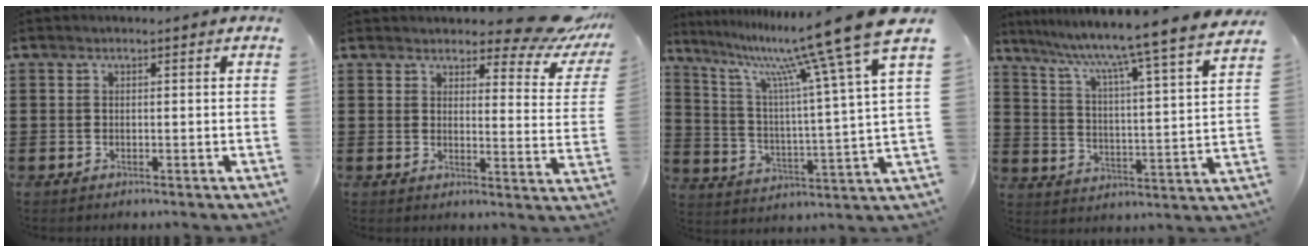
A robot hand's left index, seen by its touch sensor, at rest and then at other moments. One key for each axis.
{"total": 7.5, "fx": 6.6, "fy": 1.0, "fz": 3.4, "tx": -0.057, "ty": -0.041, "tz": 0.116}
{"total": 14.2, "fx": 11.0, "fy": -0.2, "fz": 8.9, "tx": -0.190, "ty": -0.078, "tz": 0.168}
{"total": 6.7, "fx": 5.8, "fy": -1.6, "fz": 3.0, "tx": -0.084, "ty": -0.057, "tz": 0.084}